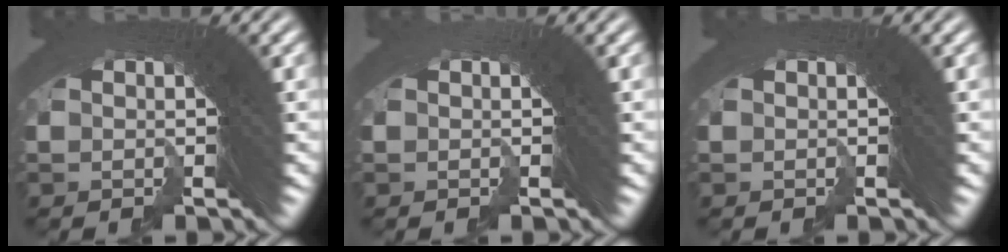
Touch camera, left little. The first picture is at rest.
{"total": 0.7, "force": [-0.1, -0.4, -0.5], "torque": [0.006, 0.001, -0.003]}
{"total": 0.0}